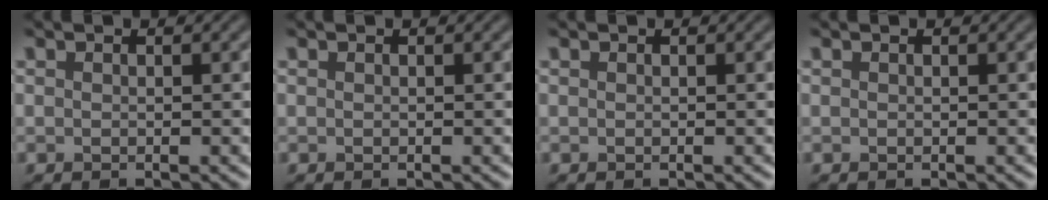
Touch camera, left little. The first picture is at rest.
{"total": 0.0}
{"total": 0.0}
{"total": 0.0}